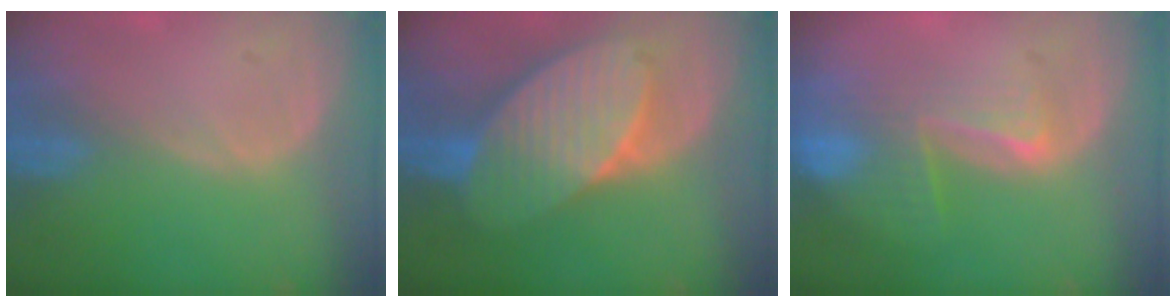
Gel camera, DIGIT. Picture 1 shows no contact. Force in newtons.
{"total": 10.3, "press": 10.3, "slide": 0.7}
{"total": 8.2, "press": 7.1, "slide": 4.1}